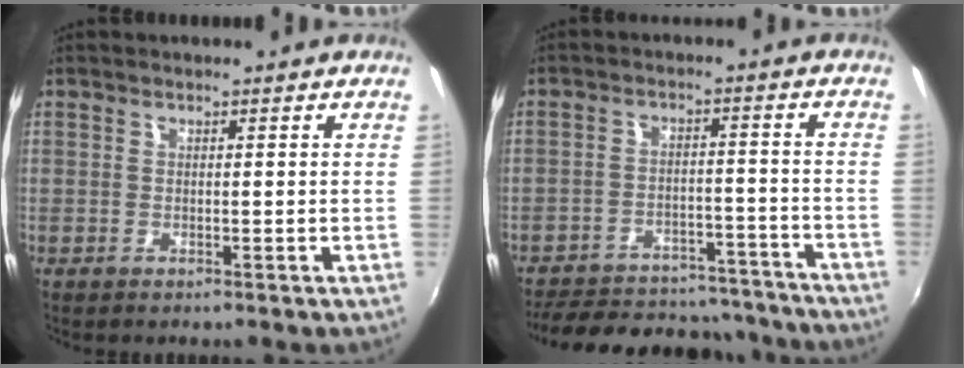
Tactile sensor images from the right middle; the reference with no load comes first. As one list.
[{"total": 23.6, "force": [-20.4, 8.5, 8.3], "torque": [-0.174, 0.033, -0.251]}]